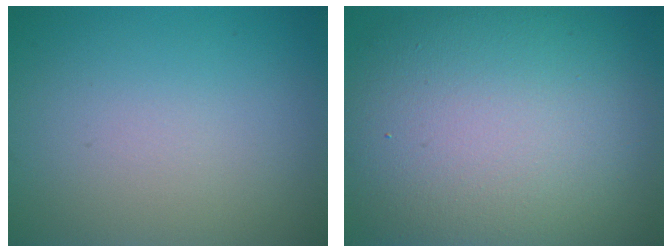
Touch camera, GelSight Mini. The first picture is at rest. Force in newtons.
{"total": 14.4, "press": 14.4, "slide": 1.0}